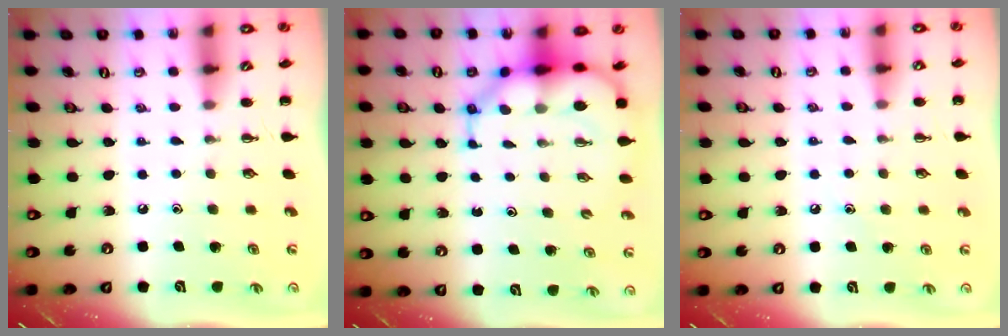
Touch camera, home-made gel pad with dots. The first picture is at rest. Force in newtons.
{"total": 9.4, "press": 8.9, "slide": 3.0}
{"total": 5.8, "press": 5.5, "slide": 1.7}